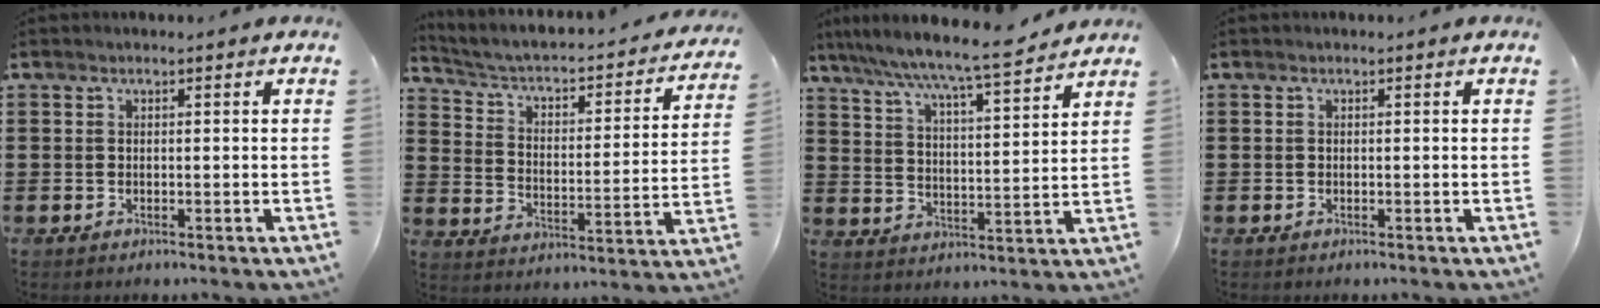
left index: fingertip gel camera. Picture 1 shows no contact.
{"total": 2.7, "force": [1.6, 1.1, 1.9], "torque": [-0.051, -0.024, 0.014]}
{"total": 6.8, "force": [6.3, -0.5, 2.7], "torque": [-0.078, -0.041, 0.101]}
{"total": 0.0}